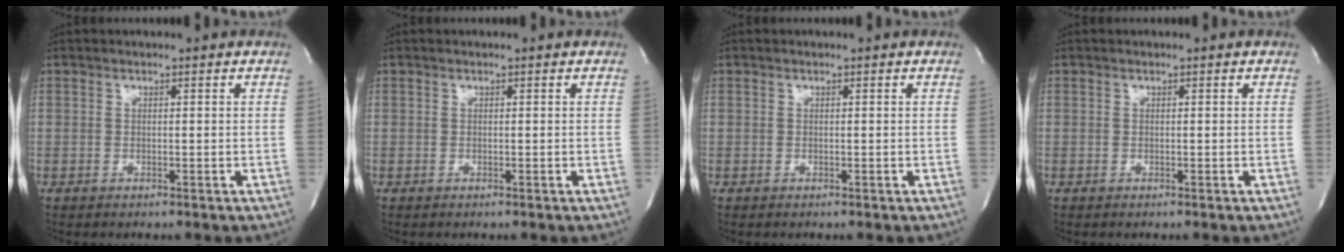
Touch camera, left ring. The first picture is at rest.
{"total": 0.0}
{"total": 0.0}
{"total": 0.0}